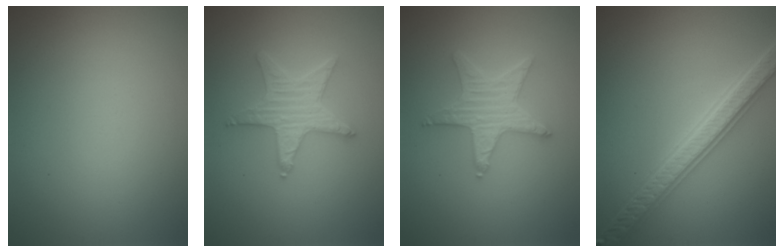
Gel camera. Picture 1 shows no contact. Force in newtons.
{"total": 3.5, "press": 3.4, "slide": 0.7}
{"total": 3.5, "press": 3.4, "slide": 0.7}
{"total": 5.5, "press": 5.4, "slide": 1.1}